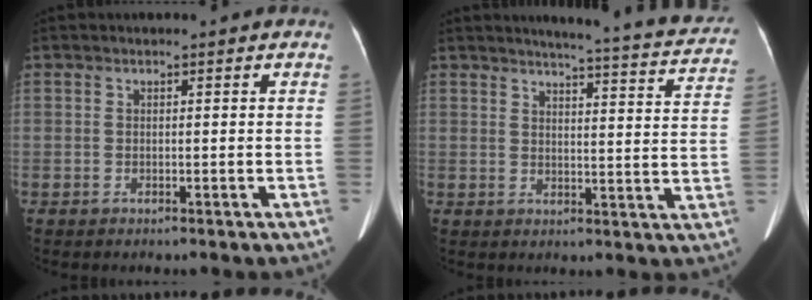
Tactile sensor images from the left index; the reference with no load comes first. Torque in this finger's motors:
{"motor_torque": [0.54, -0.90, 0.01, 0.00]}